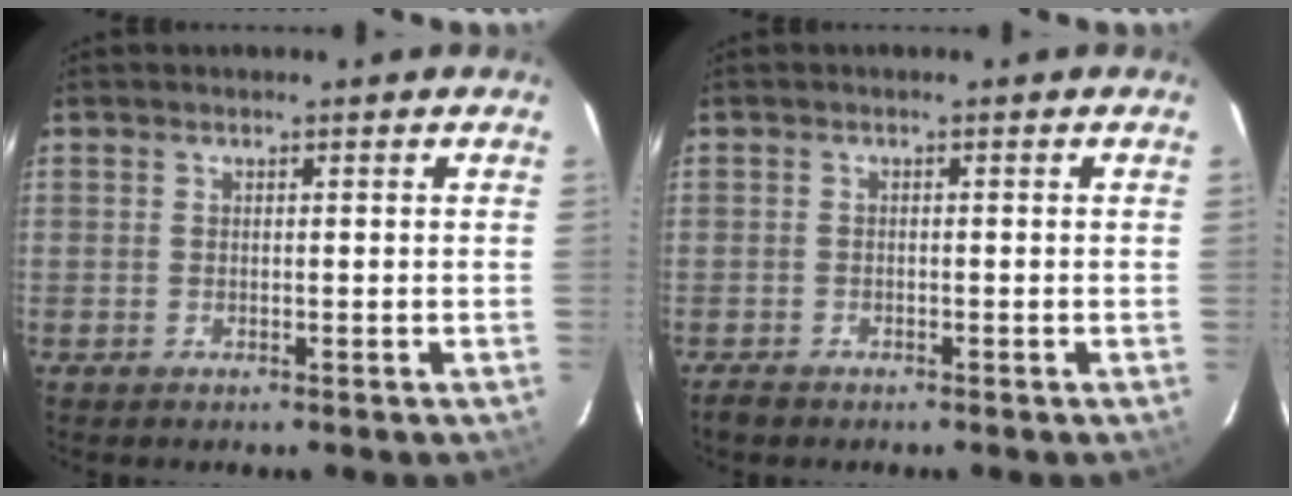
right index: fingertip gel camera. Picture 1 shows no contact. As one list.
[{"total": 1.9, "force": [-1.6, 0.8, 0.7], "torque": [-0.019, 0.000, -0.029]}]